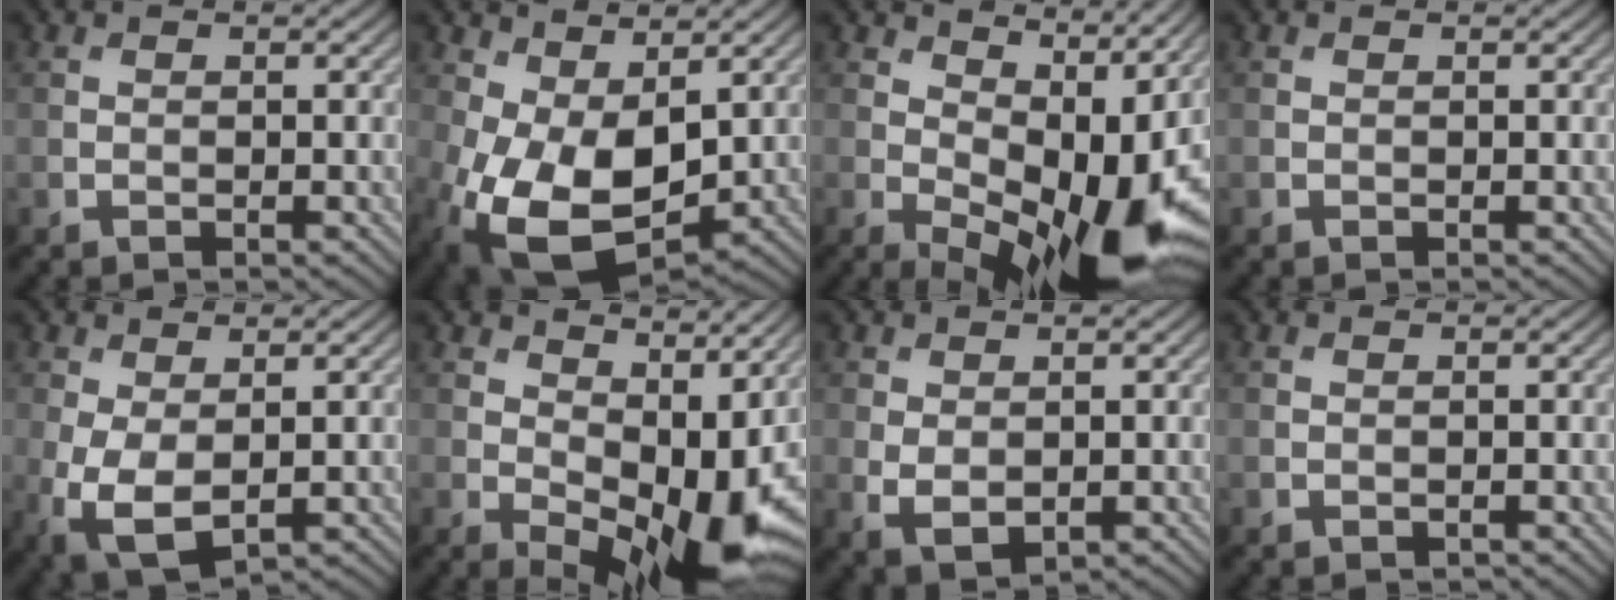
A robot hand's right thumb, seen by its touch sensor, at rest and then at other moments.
{"total": 11.8, "force": [-1.7, 6.9, 9.5], "torque": [-0.217, -0.020, -0.021]}
{"total": 14.1, "force": [2.4, 7.5, 11.8], "torque": [-0.163, -0.018, 0.066]}
{"total": 0.0}
{"total": 6.1, "force": [-1.1, 3.4, 4.9], "torque": [-0.135, -0.016, -0.014]}
{"total": 11.8, "force": [2.3, 6.3, 9.7], "torque": [-0.133, -0.016, 0.049]}
{"total": 3.2, "force": [-0.2, 2.0, 2.4], "torque": [-0.059, -0.009, 0.002]}
{"total": 0.0}